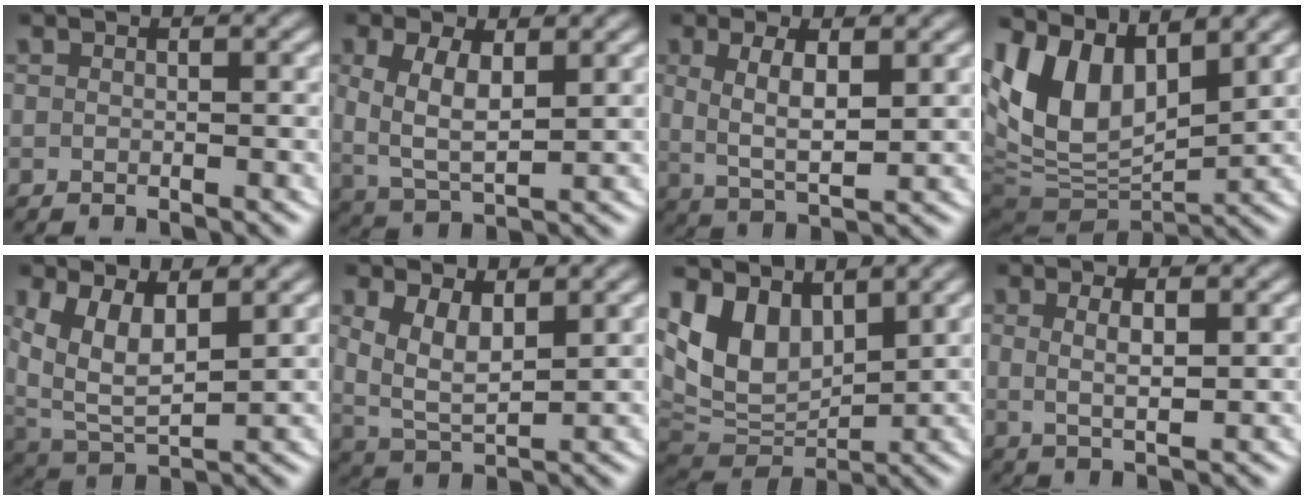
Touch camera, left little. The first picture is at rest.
{"total": 5.6, "force": [0.5, 3.7, 4.1], "torque": [-0.094, -0.023, 0.022]}
{"total": 5.1, "force": [0.5, 2.6, 4.4], "torque": [-0.087, -0.014, 0.018]}
{"total": 12.7, "force": [1.1, 9.1, 8.8], "torque": [-0.181, -0.025, 0.031]}
{"total": 7.4, "force": [1.2, 5.8, 4.5], "torque": [-0.123, -0.029, 0.027]}
{"total": 6.2, "force": [0.9, 4.8, 3.9], "torque": [-0.097, -0.022, 0.020]}
{"total": 10.9, "force": [1.1, 8.7, 6.6], "torque": [-0.145, -0.023, 0.028]}
{"total": 3.4, "force": [0.6, 1.4, 3.1], "torque": [-0.049, -0.005, 0.016]}